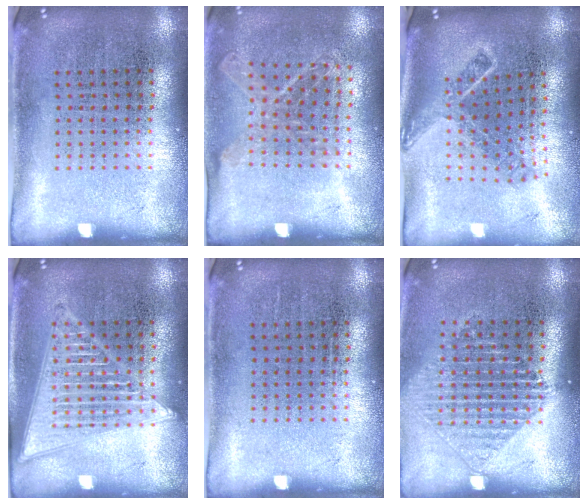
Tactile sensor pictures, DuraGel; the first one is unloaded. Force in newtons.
{"total": 1.1, "press": 1.0, "slide": 0.4}
{"total": 1.9, "press": 1.4, "slide": 1.3}
{"total": 2.7, "press": 2.7, "slide": 0.2}
{"total": 0.0}
{"total": 1.4, "press": 1.3, "slide": 0.6}